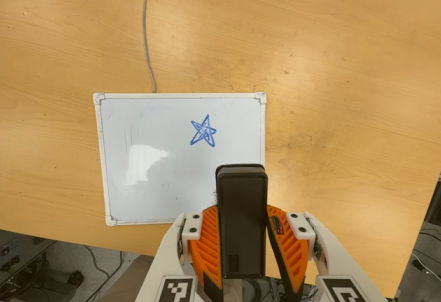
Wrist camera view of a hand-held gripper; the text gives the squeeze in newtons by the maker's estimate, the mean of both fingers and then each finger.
{"total": 4.3, "left": 3.5, "right": 5.2}